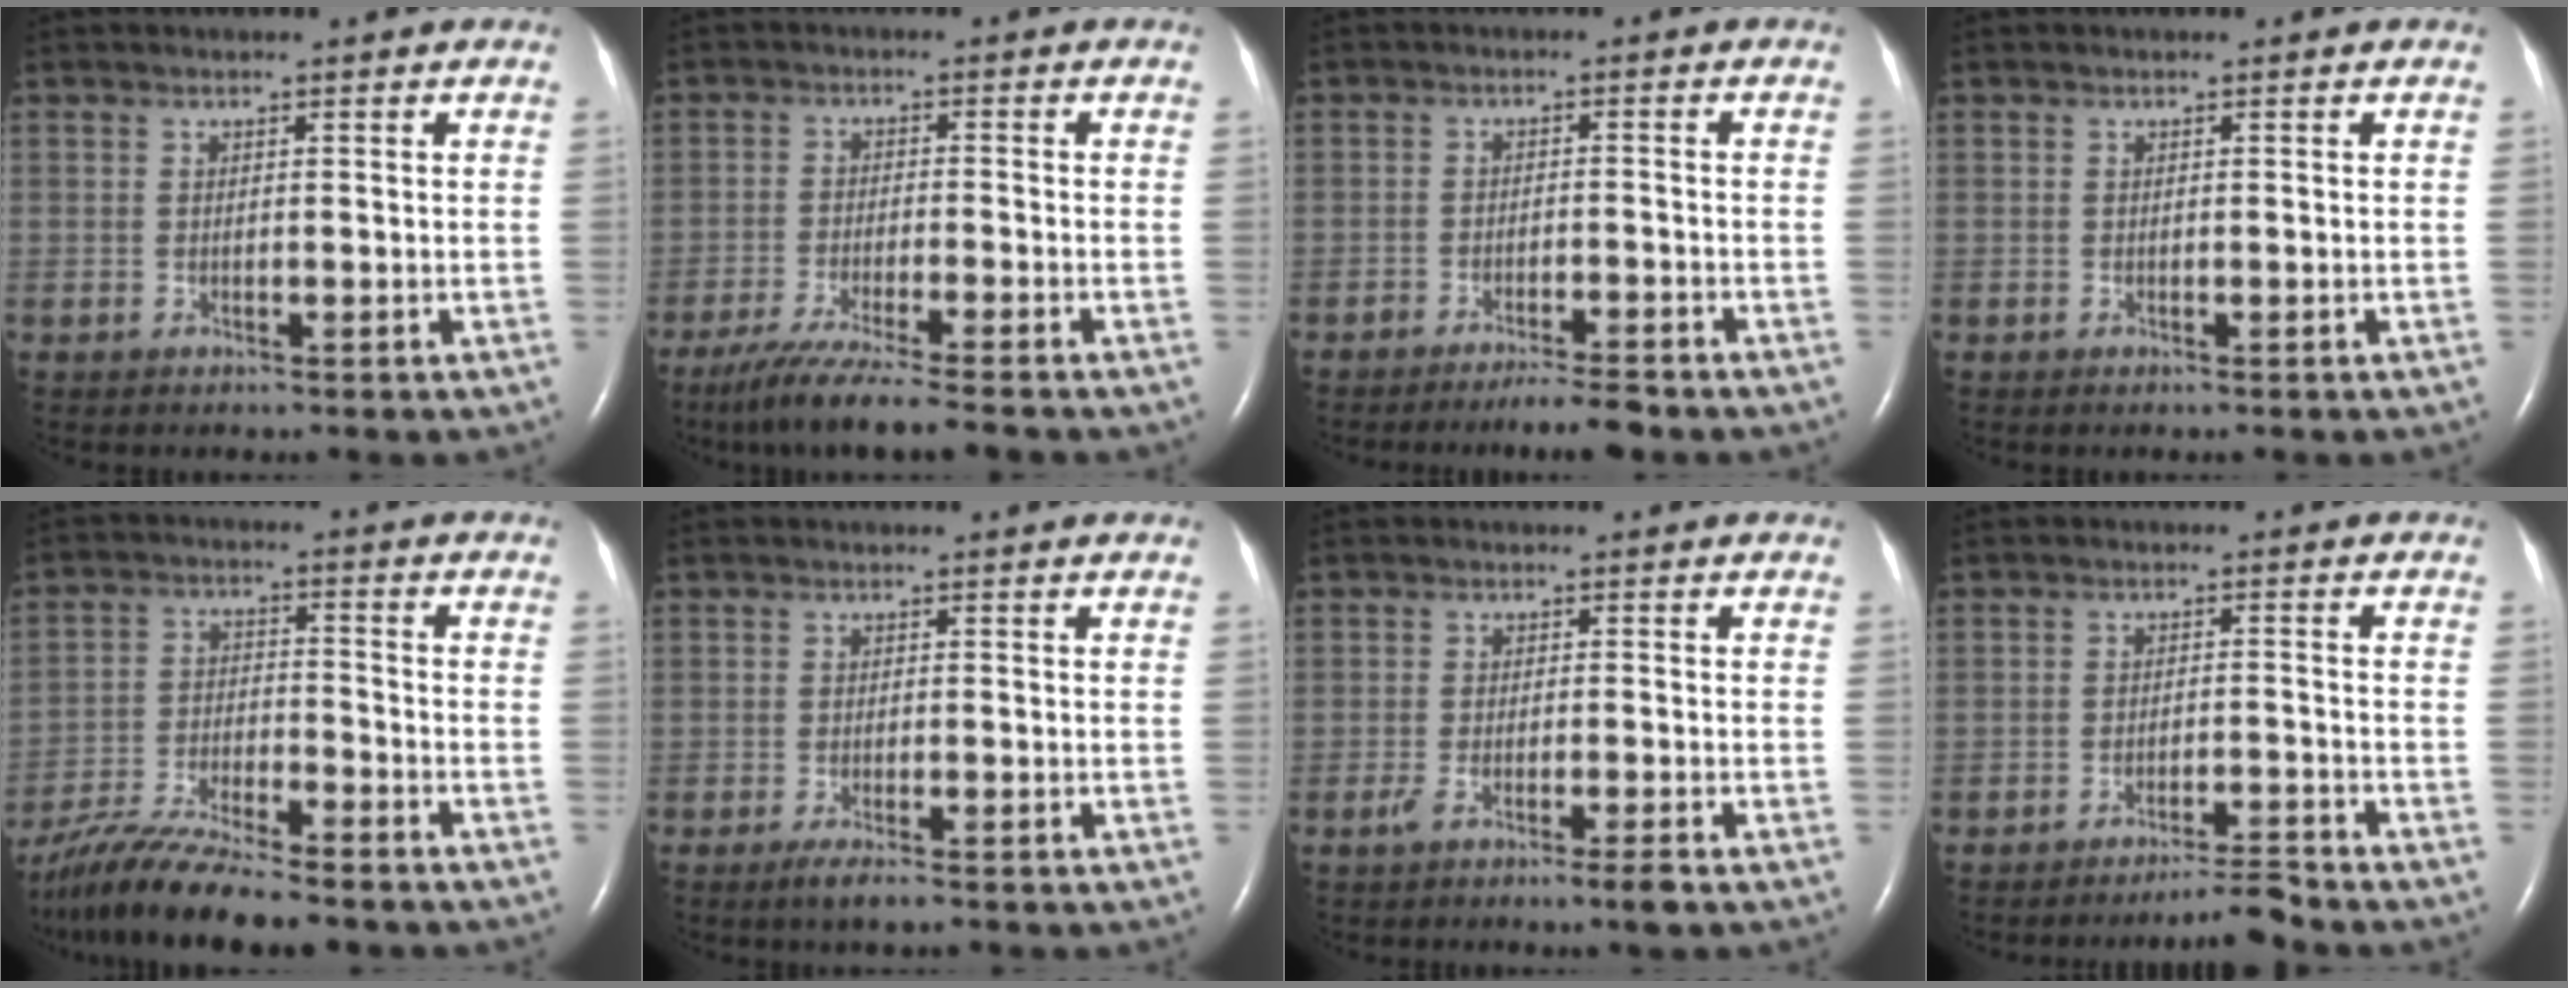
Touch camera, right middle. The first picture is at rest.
{"total": 9.7, "force": [-8.1, -0.9, 5.2], "torque": [-0.085, -0.034, -0.135]}
{"total": 4.4, "force": [-3.8, 0.2, 2.3], "torque": [-0.036, -0.009, -0.064]}
{"total": 0.0}
{"total": 13.4, "force": [-11.5, 1.5, 6.7], "torque": [-0.127, -0.021, -0.197]}
{"total": 2.4, "force": [-1.6, 0.2, 1.8], "torque": [-0.040, -0.007, -0.031]}
{"total": 3.3, "force": [-2.2, -0.1, 2.6], "torque": [-0.051, -0.008, -0.042]}
{"total": 3.9, "force": [-3.6, -1.2, 0.7], "torque": [-0.011, -0.015, -0.060]}